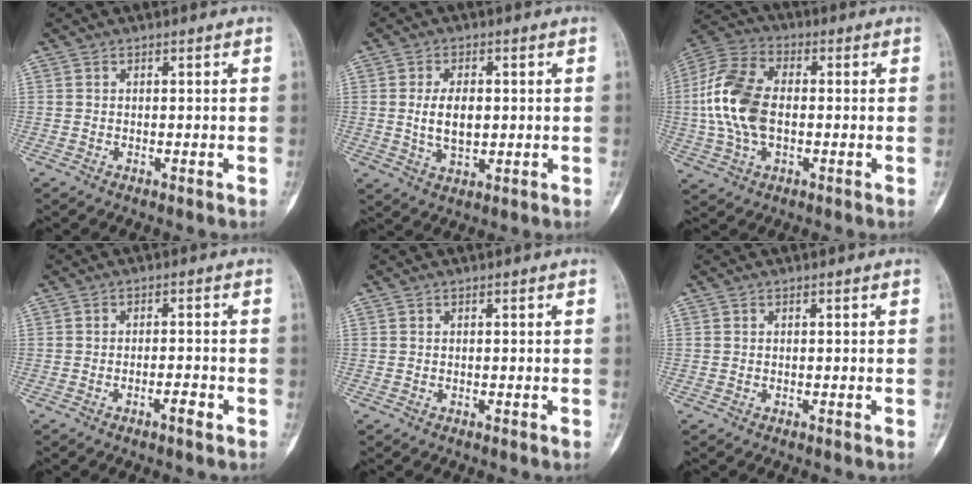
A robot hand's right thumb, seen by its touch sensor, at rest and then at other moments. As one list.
[{"total": 6.7, "force": [0.3, 3.8, 5.5], "torque": [-0.092, -0.007, 0.008]}, {"total": 14.4, "force": [-0.3, 8.6, 11.6], "torque": [-0.246, 0.021, -0.011]}, {"total": 2.6, "force": [-1.6, 0.5, 2.0], "torque": [-0.031, 0.009, -0.028]}, {"total": 0.0}, {"total": 0.0}]